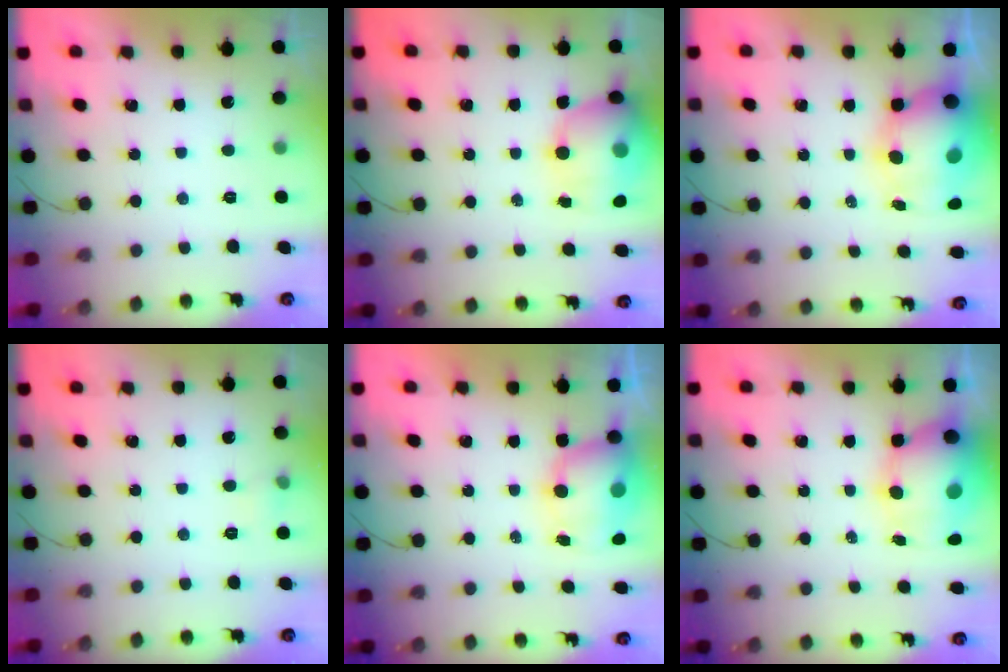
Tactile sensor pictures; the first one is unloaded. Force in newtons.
{"total": 15.2, "press": 14.7, "slide": 3.8}
{"total": 11.7, "press": 11.4, "slide": 2.8}
{"total": 4.0, "press": 3.8, "slide": 1.2}
{"total": 9.5, "press": 9.2, "slide": 2.6}
{"total": 13.6, "press": 13.1, "slide": 3.4}